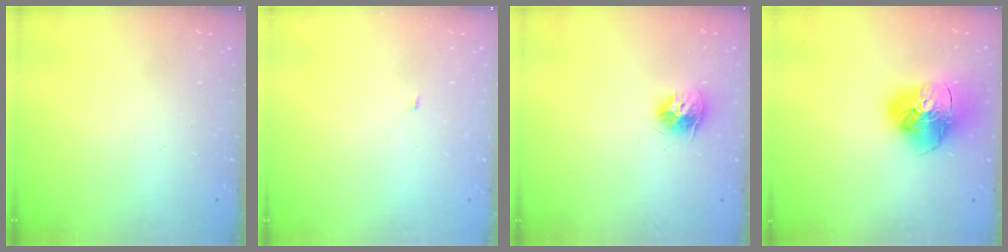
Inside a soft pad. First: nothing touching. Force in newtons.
{"total": 1.8, "press": 1.8, "slide": 0.2}
{"total": 9.5, "press": 9.5, "slide": 0.3}
{"total": 15.5, "press": 15.4, "slide": 1.8}